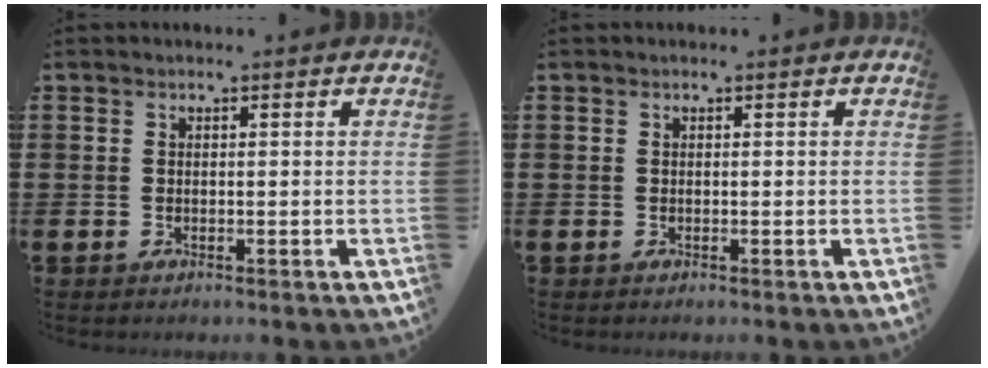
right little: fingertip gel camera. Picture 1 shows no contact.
{"total": 0.0}